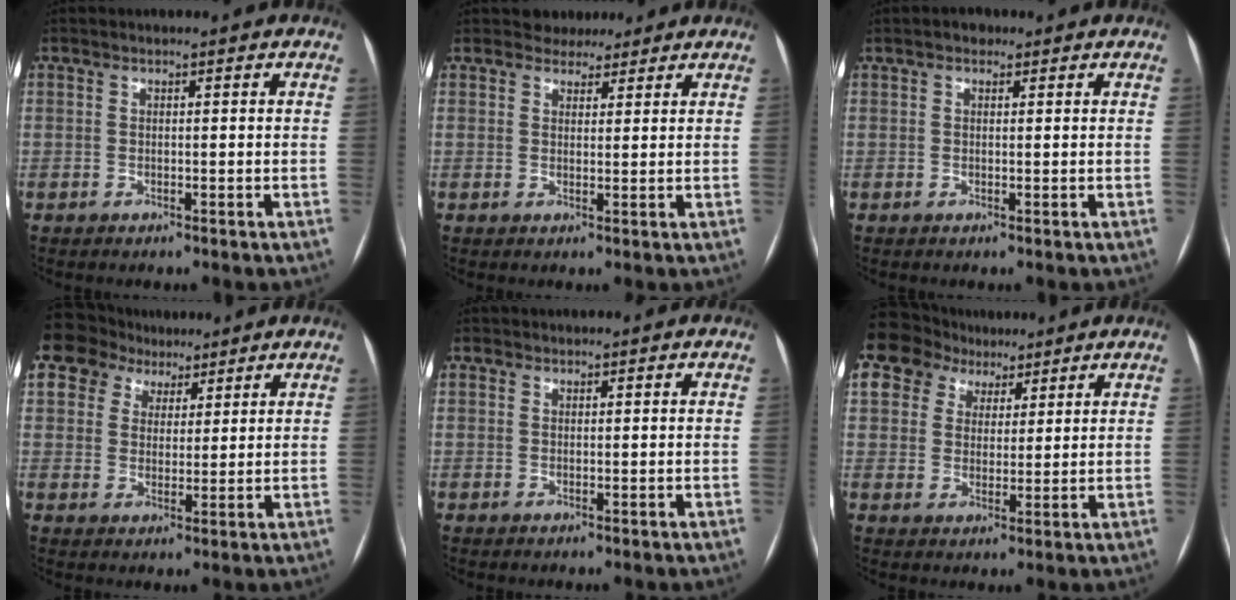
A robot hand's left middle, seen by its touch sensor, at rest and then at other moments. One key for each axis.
{"total": 3.2, "fx": 2.8, "fy": 1.6, "fz": -0.1, "tx": 0.004, "ty": 0.005, "tz": 0.039}
{"total": 1.4, "fx": 0.9, "fy": 0.9, "fz": 0.5, "tx": -0.011, "ty": 0.009, "tz": 0.011}
{"total": 6.2, "fx": 4.6, "fy": 4.1, "fz": 0.7, "tx": -0.003, "ty": 0.023, "tz": 0.082}
{"total": 2.1, "fx": -0.7, "fy": -1.5, "fz": -1.4, "tx": 0.046, "ty": -0.017, "tz": -0.016}
{"total": 9.7, "fx": 6.4, "fy": 6.9, "fz": 2.6, "tx": -0.060, "ty": 0.038, "tz": 0.116}